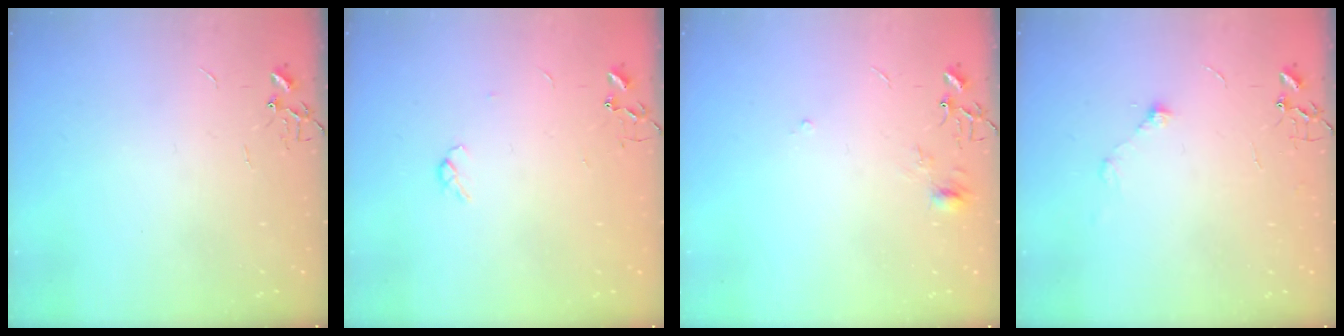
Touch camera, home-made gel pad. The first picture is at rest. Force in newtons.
{"total": 4.3, "press": 4.3, "slide": 0.7}
{"total": 4.8, "press": 4.8, "slide": 0.5}
{"total": 6.0, "press": 6.0, "slide": 0.8}